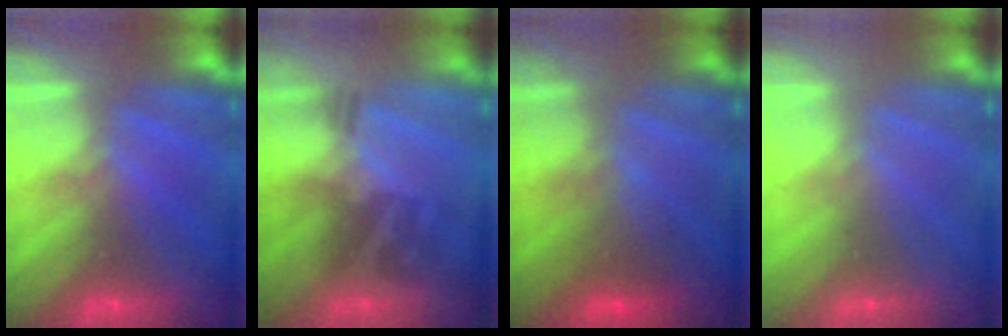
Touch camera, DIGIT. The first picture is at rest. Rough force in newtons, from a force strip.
{"total": 2.2}
{"total": 2.2}
{"total": 2.9}